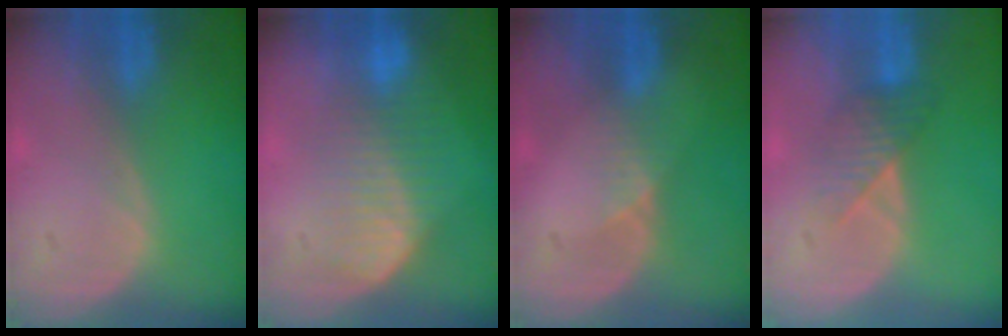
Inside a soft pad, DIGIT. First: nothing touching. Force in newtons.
{"total": 6.9, "press": 6.8, "slide": 1.4}
{"total": 2.3, "press": 1.8, "slide": 1.4}
{"total": 3.8, "press": 3.4, "slide": 1.5}